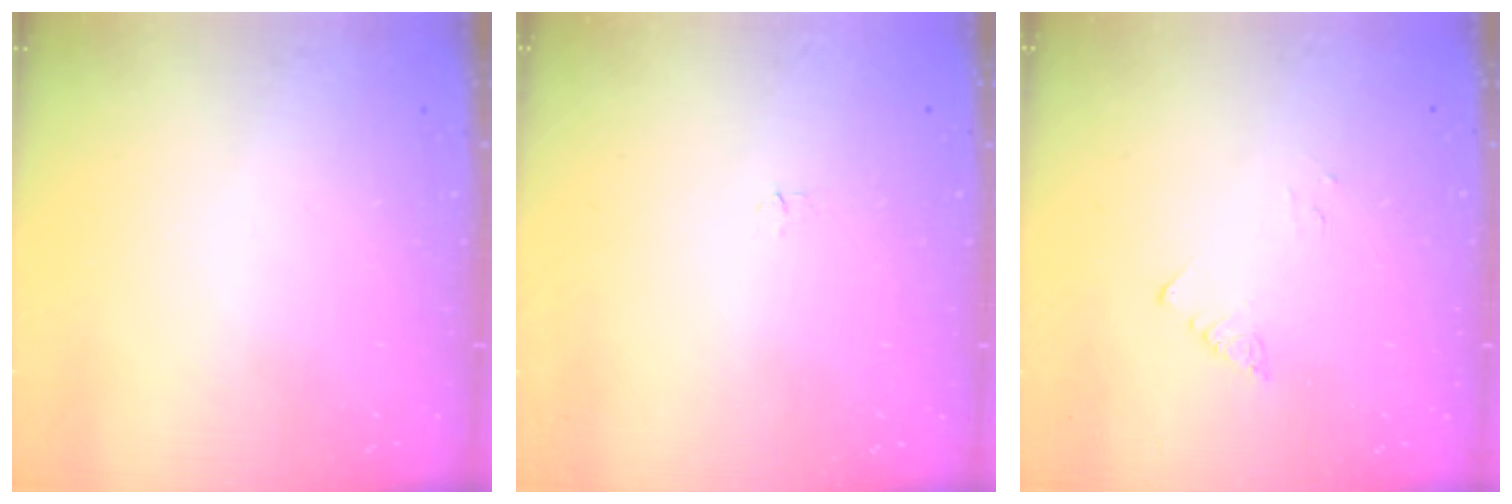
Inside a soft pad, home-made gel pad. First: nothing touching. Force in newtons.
{"total": 3.1, "press": 3.0, "slide": 0.4}
{"total": 1.9, "press": 1.9, "slide": 0.2}